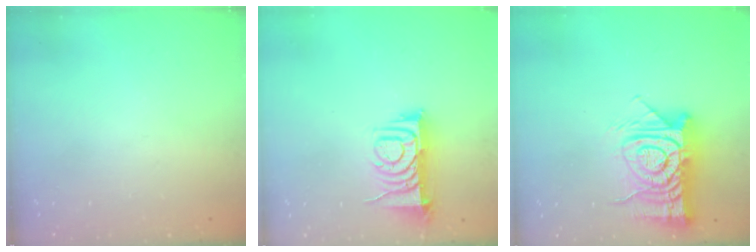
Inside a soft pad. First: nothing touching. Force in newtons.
{"total": 9.0, "press": 9.0, "slide": 0.7}
{"total": 16.8, "press": 16.8, "slide": 1.7}